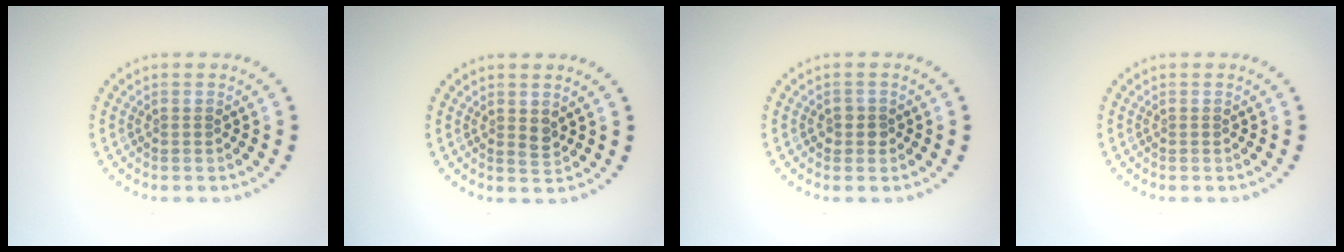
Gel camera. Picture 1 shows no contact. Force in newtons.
{"total": 1.0, "press": 1.0, "slide": 0.3}
{"total": 1.1, "press": 1.0, "slide": 0.5}
{"total": 0.0}